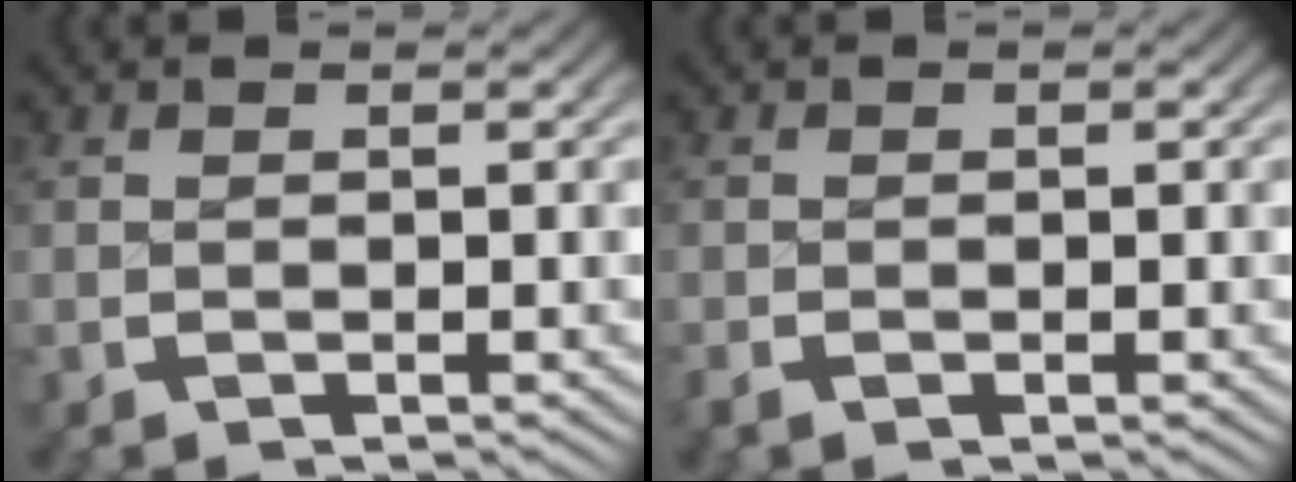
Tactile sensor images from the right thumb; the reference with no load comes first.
{"total": 0.9, "force": [-0.6, 0.6, 0.4], "torque": [-0.006, -0.002, -0.012]}